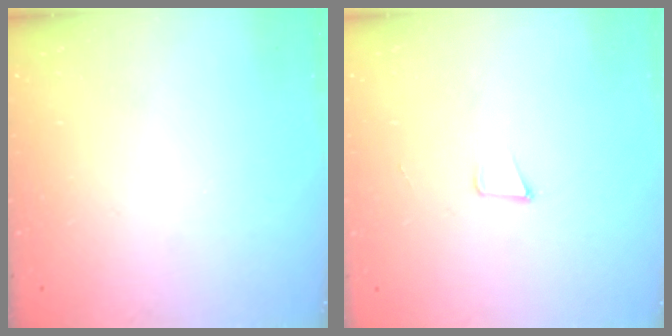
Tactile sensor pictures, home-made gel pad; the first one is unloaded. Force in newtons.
{"total": 3.9, "press": 2.9, "slide": 2.6}